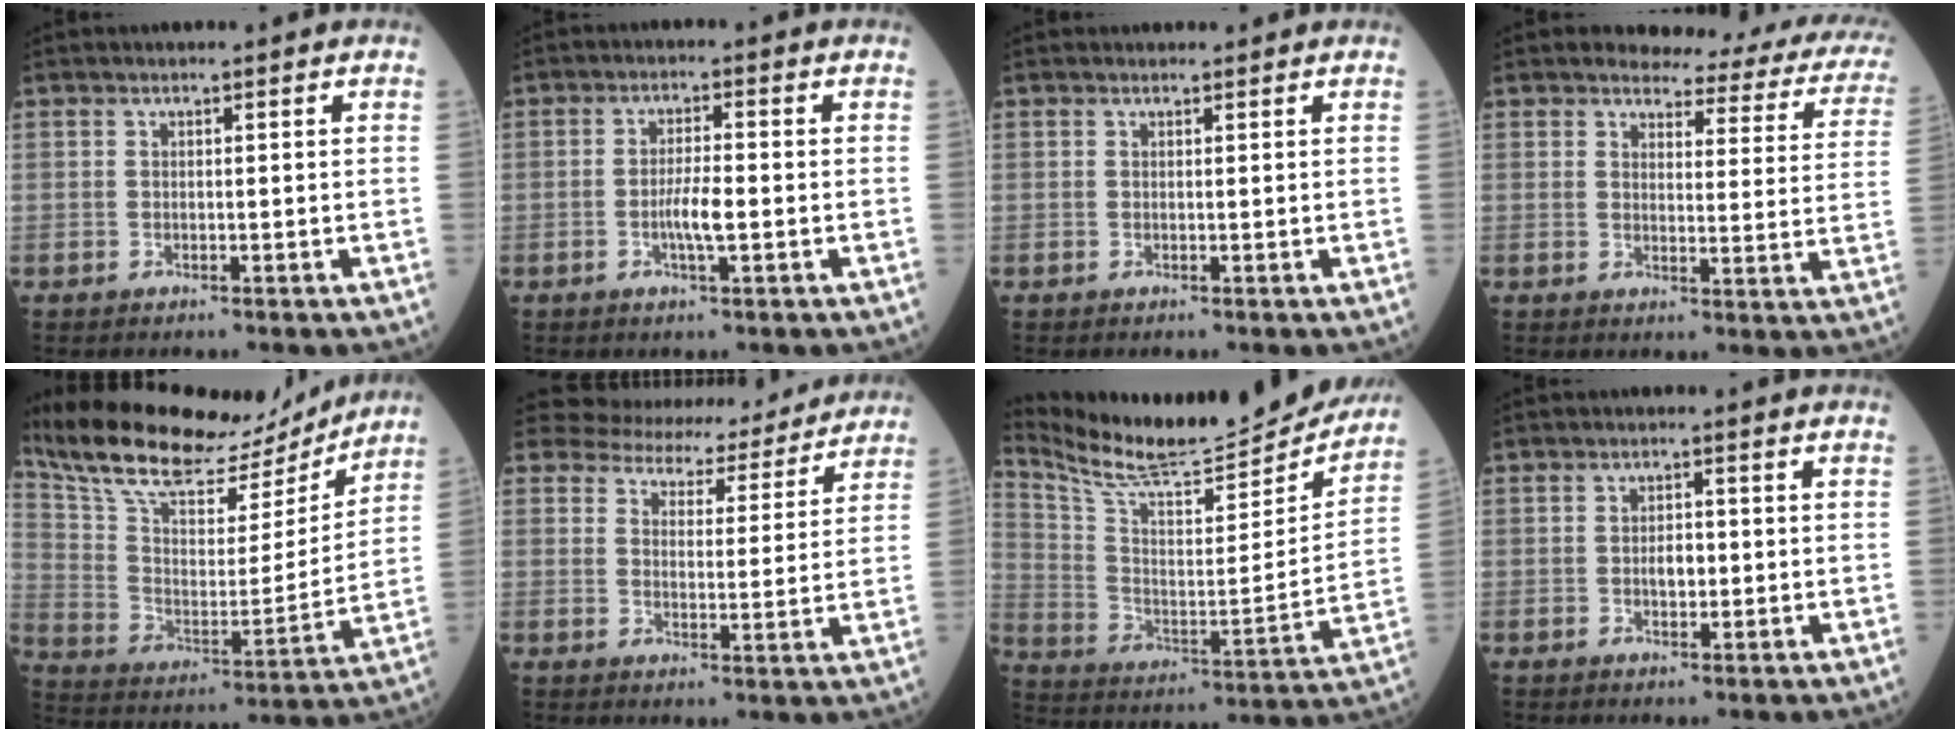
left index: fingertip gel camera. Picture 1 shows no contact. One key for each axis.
{"total": 3.8, "fx": -1.2, "fy": 0.4, "fz": 3.6, "tx": -0.070, "ty": -0.005, "tz": -0.024}
{"total": 0.8, "fx": 0.7, "fy": 0.3, "fz": 0.0, "tx": -0.006, "ty": 0.002, "tz": 0.010}
{"total": 15.7, "fx": 14.3, "fy": 3.9, "fz": 5.1, "tx": -0.032, "ty": -0.057, "tz": 0.131}
{"total": 20.3, "fx": 18.5, "fy": 5.0, "fz": 6.7, "tx": -0.125, "ty": -0.008, "tz": 0.299}
{"total": 13.2, "fx": 12.6, "fy": 3.6, "fz": 2.0, "tx": -0.014, "ty": 0.005, "tz": 0.151}
{"total": 23.1, "fx": 21.8, "fy": 2.8, "fz": 7.2, "tx": -0.132, "ty": -0.066, "tz": 0.324}
{"total": 2.2, "fx": -0.4, "fy": 1.2, "fz": 1.8, "tx": -0.026, "ty": -0.001, "tz": -0.008}